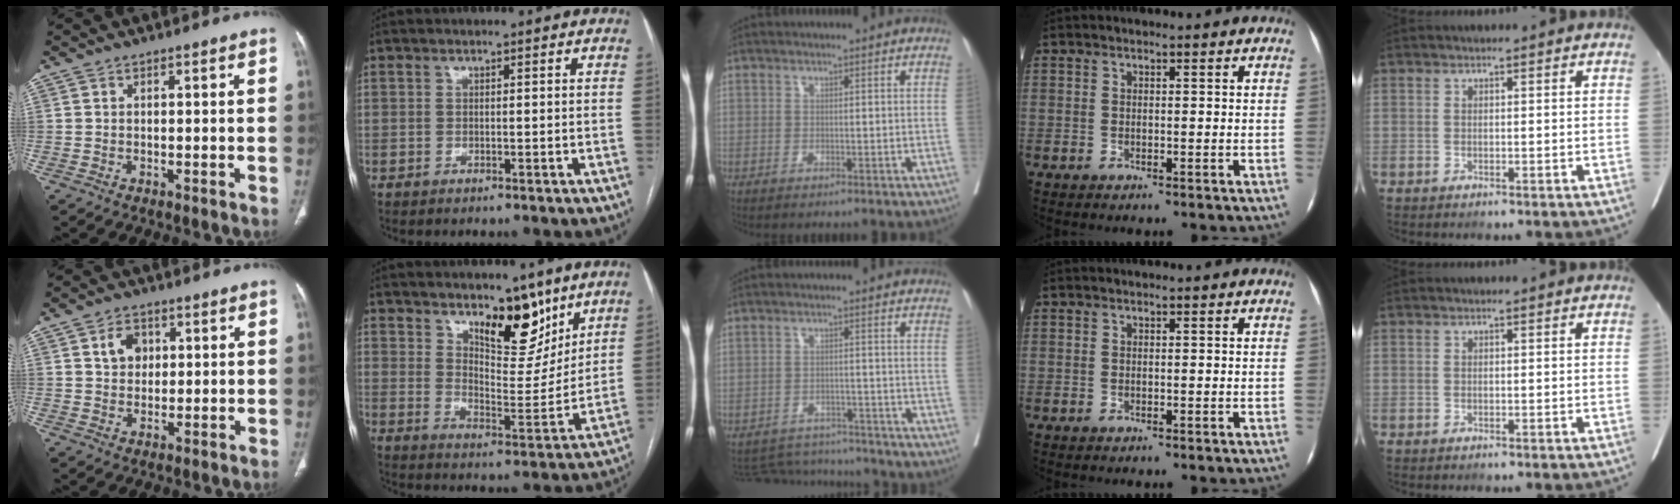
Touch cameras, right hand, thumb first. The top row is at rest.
{"thumb": {"total": 5.0, "force": [1.6, 3.8, 2.7], "torque": [-0.026, -0.004, 0.026]}, "index": {"total": 10.5, "force": [7.1, 3.9, 6.6], "torque": [-0.098, -0.019, 0.123]}, "middle": {"total": 7.7, "force": [-7.6, 1.4, -0.5], "torque": [0.004, 0.010, -0.106]}}